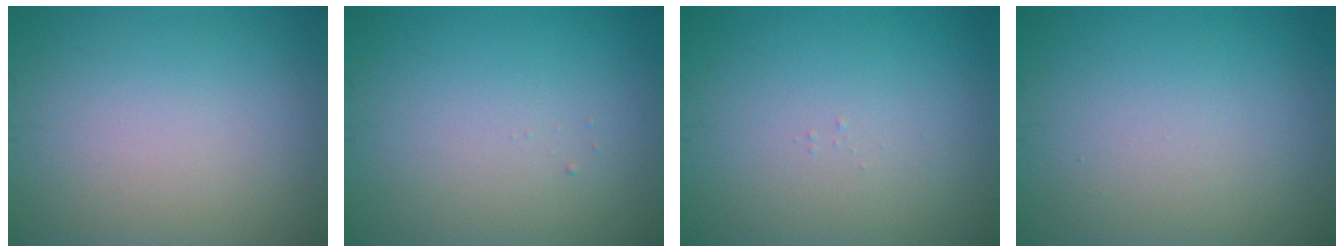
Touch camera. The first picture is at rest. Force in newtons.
{"total": 0.0}
{"total": 0.0}
{"total": 0.0}